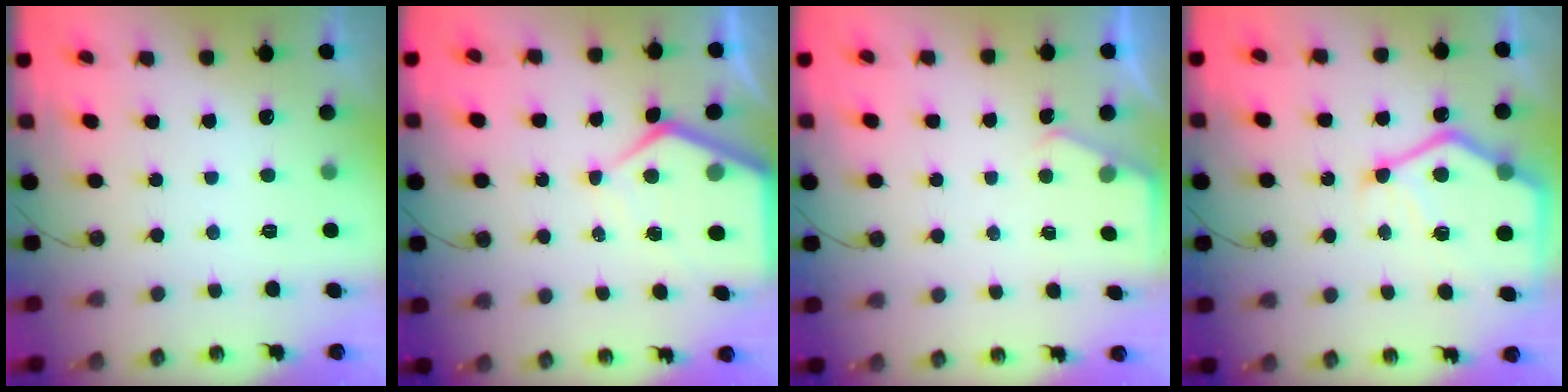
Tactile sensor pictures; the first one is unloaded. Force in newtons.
{"total": 8.9, "press": 8.9, "slide": 0.7}
{"total": 2.1, "press": 2.1, "slide": 0.4}
{"total": 15.1, "press": 15.0, "slide": 1.5}